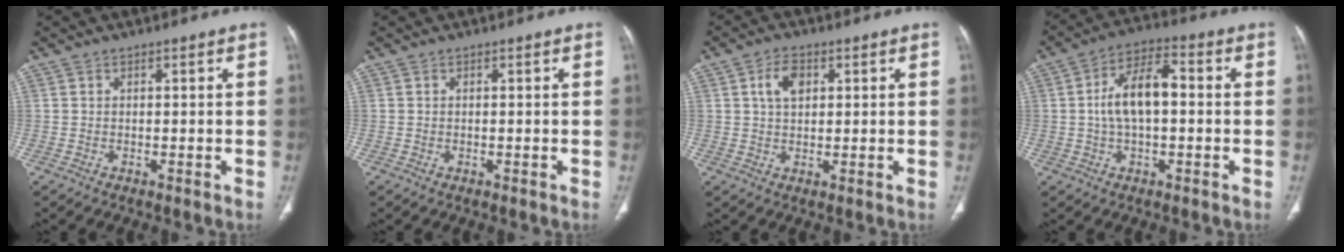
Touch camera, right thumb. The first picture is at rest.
{"total": 0.0}
{"total": 5.0, "force": [1.6, 3.1, 3.5], "torque": [-0.058, 0.003, 0.029]}
{"total": 10.2, "force": [0.2, 5.1, 8.9], "torque": [-0.166, 0.026, -0.002]}